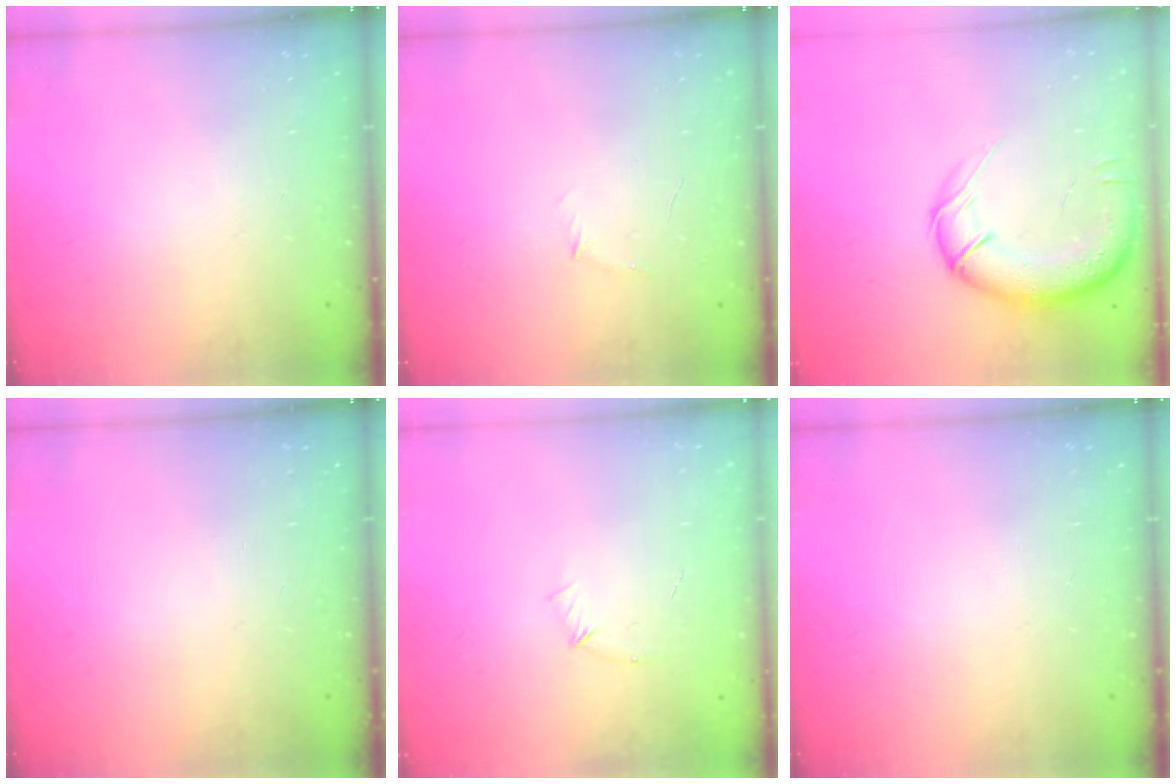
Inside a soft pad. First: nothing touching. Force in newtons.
{"total": 3.8, "press": 3.6, "slide": 1.1}
{"total": 15.8, "press": 15.3, "slide": 4.0}
{"total": 0.0}
{"total": 4.9, "press": 4.7, "slide": 1.2}
{"total": 0.0}